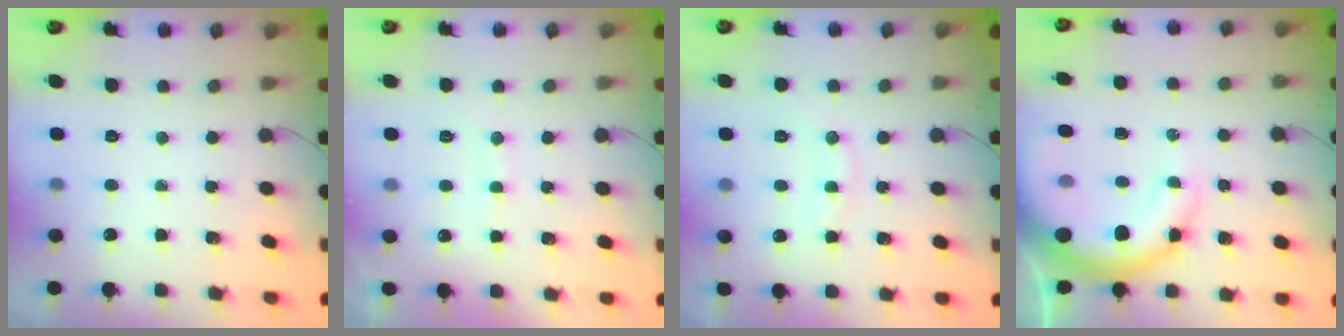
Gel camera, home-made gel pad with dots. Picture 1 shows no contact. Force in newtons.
{"total": 7.1, "press": 7.0, "slide": 1.3}
{"total": 7.8, "press": 7.8, "slide": 0.7}
{"total": 12.8, "press": 12.5, "slide": 2.7}